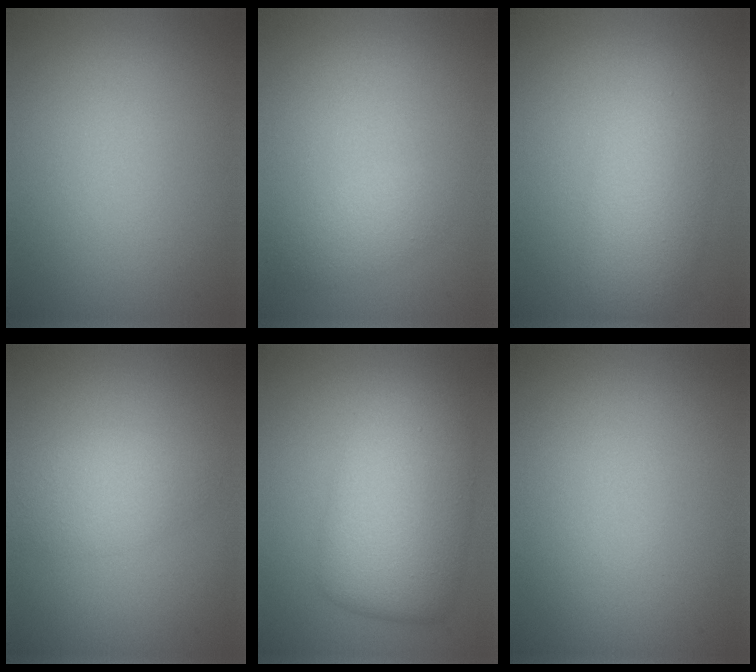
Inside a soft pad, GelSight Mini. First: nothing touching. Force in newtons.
{"total": 1.6, "press": 1.6, "slide": 0.0}
{"total": 4.9, "press": 4.9, "slide": 0.2}
{"total": 2.8, "press": 2.8, "slide": 0.1}
{"total": 8.2, "press": 8.2, "slide": 0.2}
{"total": 0.0}